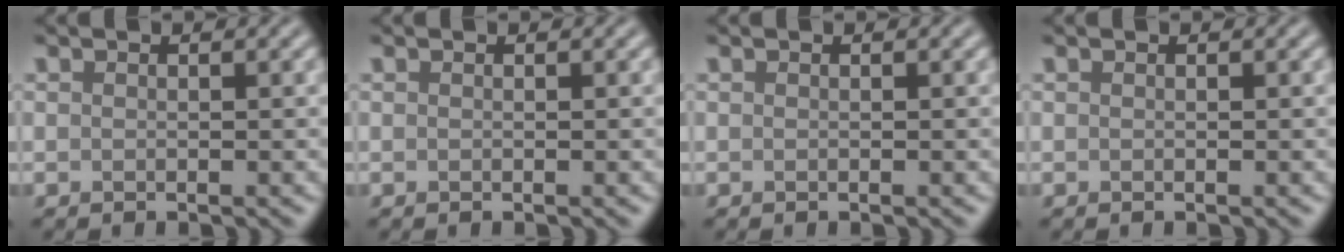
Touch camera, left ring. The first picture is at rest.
{"total": 0.0}
{"total": 0.0}
{"total": 0.0}